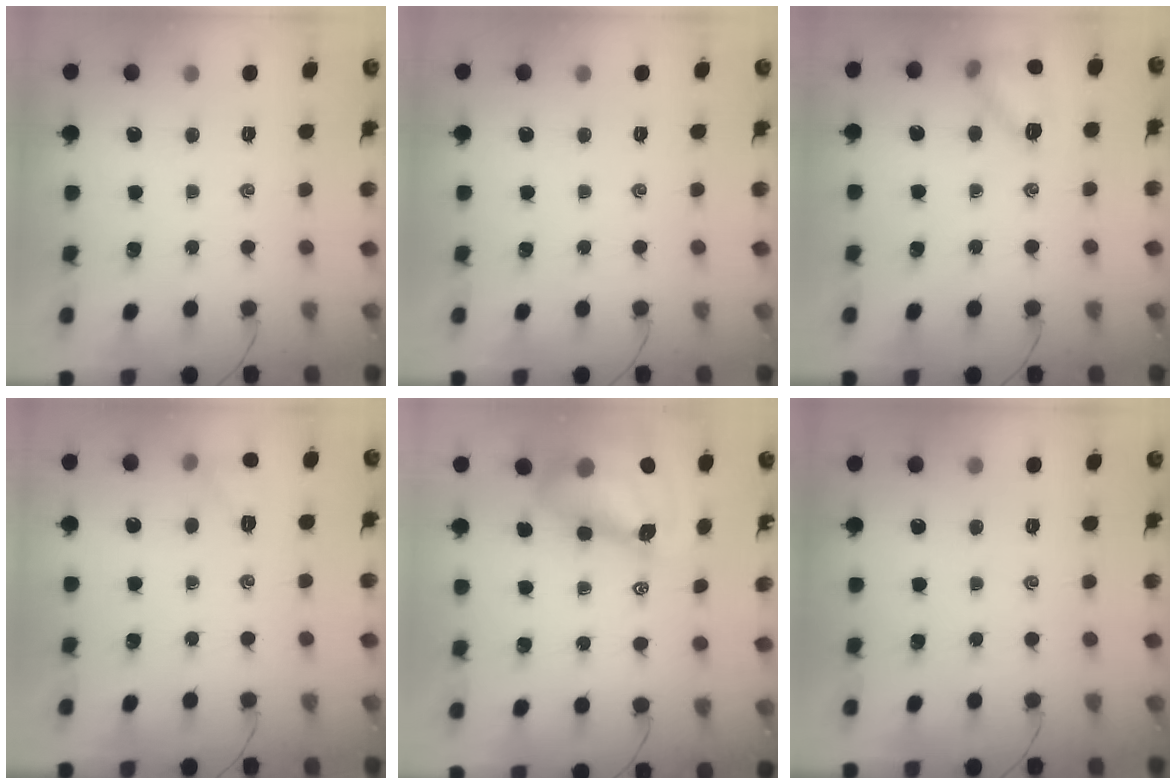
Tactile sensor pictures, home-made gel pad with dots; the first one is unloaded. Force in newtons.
{"total": 0.0}
{"total": 10.7, "press": 10.7, "slide": 0.3}
{"total": 5.4, "press": 5.1, "slide": 1.6}
{"total": 12.9, "press": 12.3, "slide": 4.0}
{"total": 0.0}